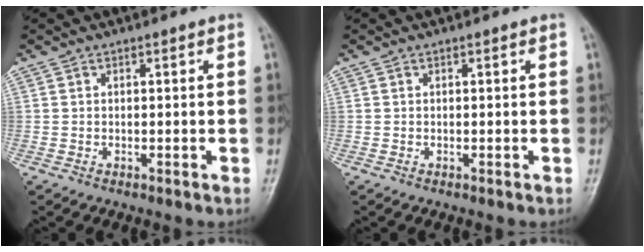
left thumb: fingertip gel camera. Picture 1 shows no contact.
{"total": 0.0}